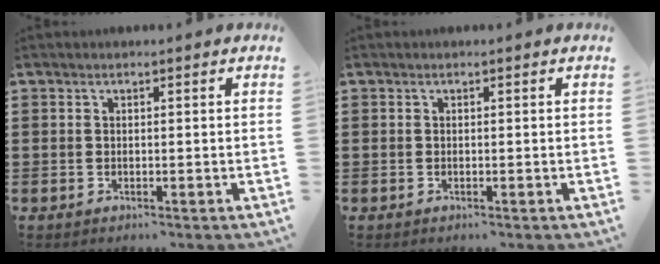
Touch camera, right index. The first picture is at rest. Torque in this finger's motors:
{"motor_torque": [0.29, 0.58, 0.05, 0.02]}